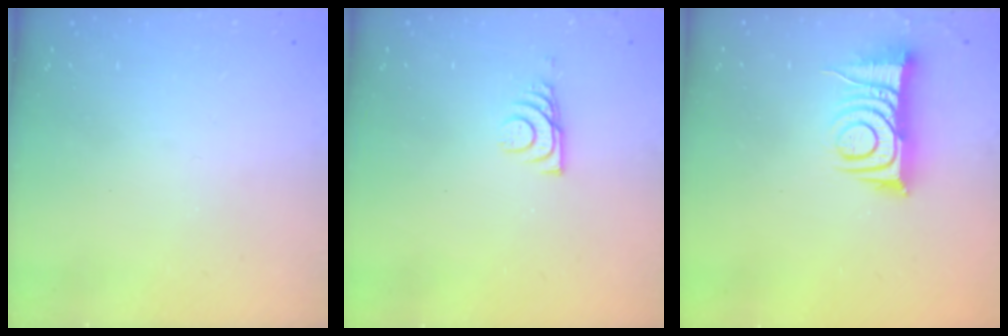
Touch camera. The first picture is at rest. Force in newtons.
{"total": 6.9, "press": 6.8, "slide": 0.8}
{"total": 10.9, "press": 10.9, "slide": 0.2}